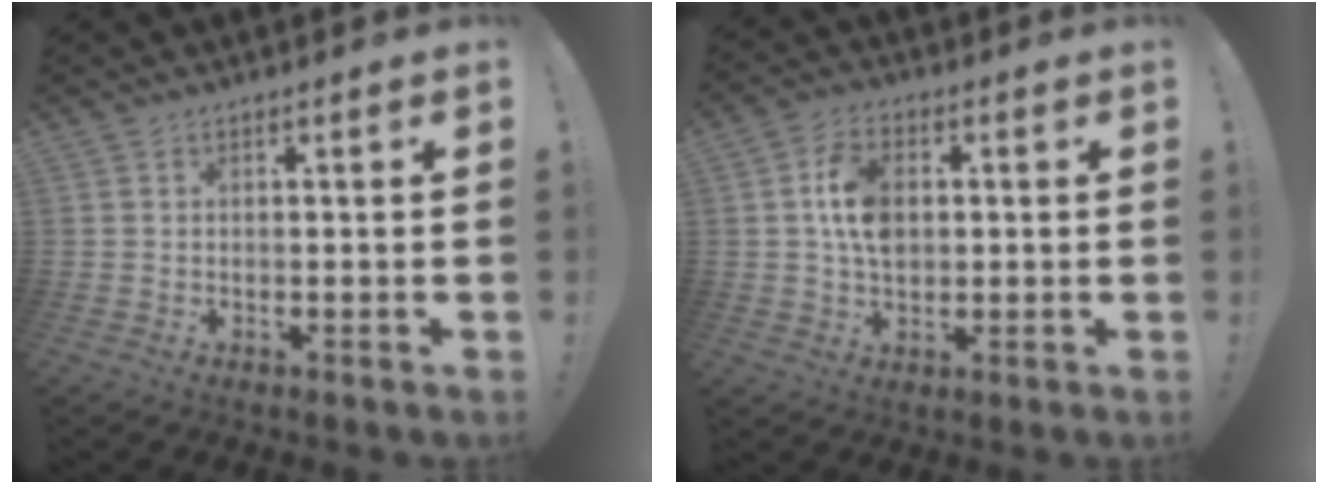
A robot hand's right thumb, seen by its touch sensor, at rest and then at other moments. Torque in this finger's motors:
{"motor_torque": [0.84, 1.86, 0.59, -0.45, 0.08]}